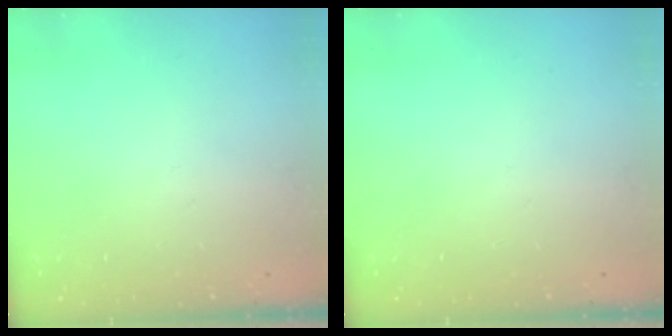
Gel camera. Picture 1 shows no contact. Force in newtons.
{"total": 0.0}